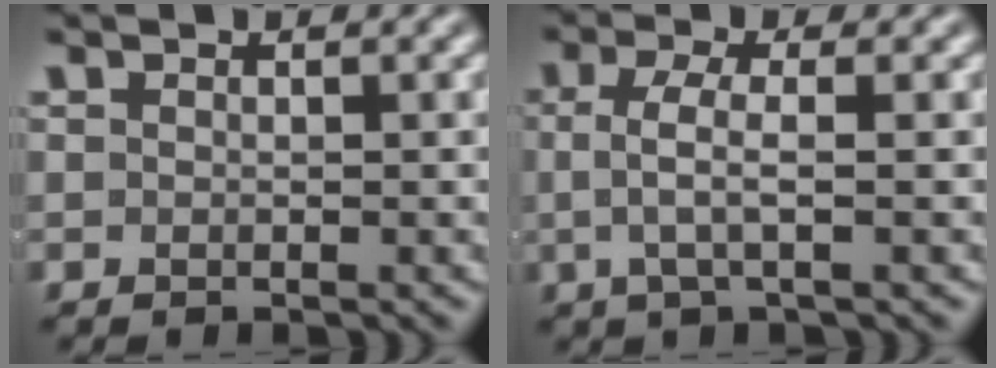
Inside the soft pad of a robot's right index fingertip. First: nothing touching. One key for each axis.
{"total": 3.4, "fx": 0.3, "fy": 1.1, "fz": 3.2, "tx": -0.062, "ty": 0.003, "tz": 0.003}